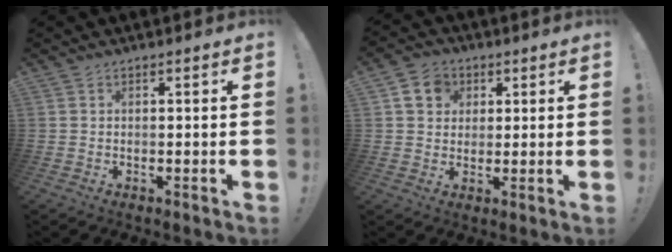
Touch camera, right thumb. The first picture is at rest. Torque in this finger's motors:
{"motor_torque": [0.19, 0.16, 0.38, 0.11, 0.13]}